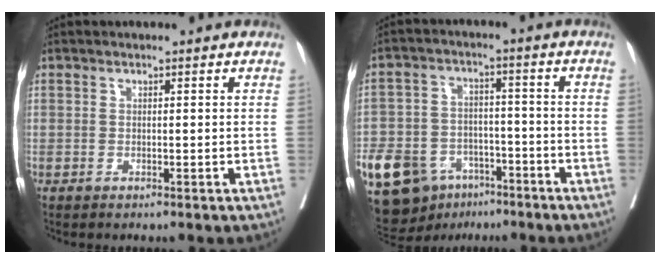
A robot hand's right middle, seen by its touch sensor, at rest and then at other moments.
{"total": 16.2, "force": [-9.3, 10.6, 8.0], "torque": [-0.180, 0.012, -0.150]}